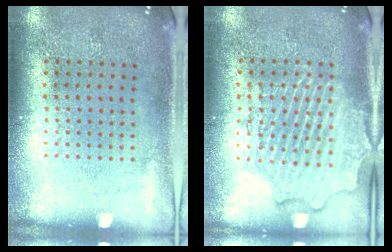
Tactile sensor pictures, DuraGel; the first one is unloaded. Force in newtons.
{"total": 2.3, "press": 2.3, "slide": 0.3}